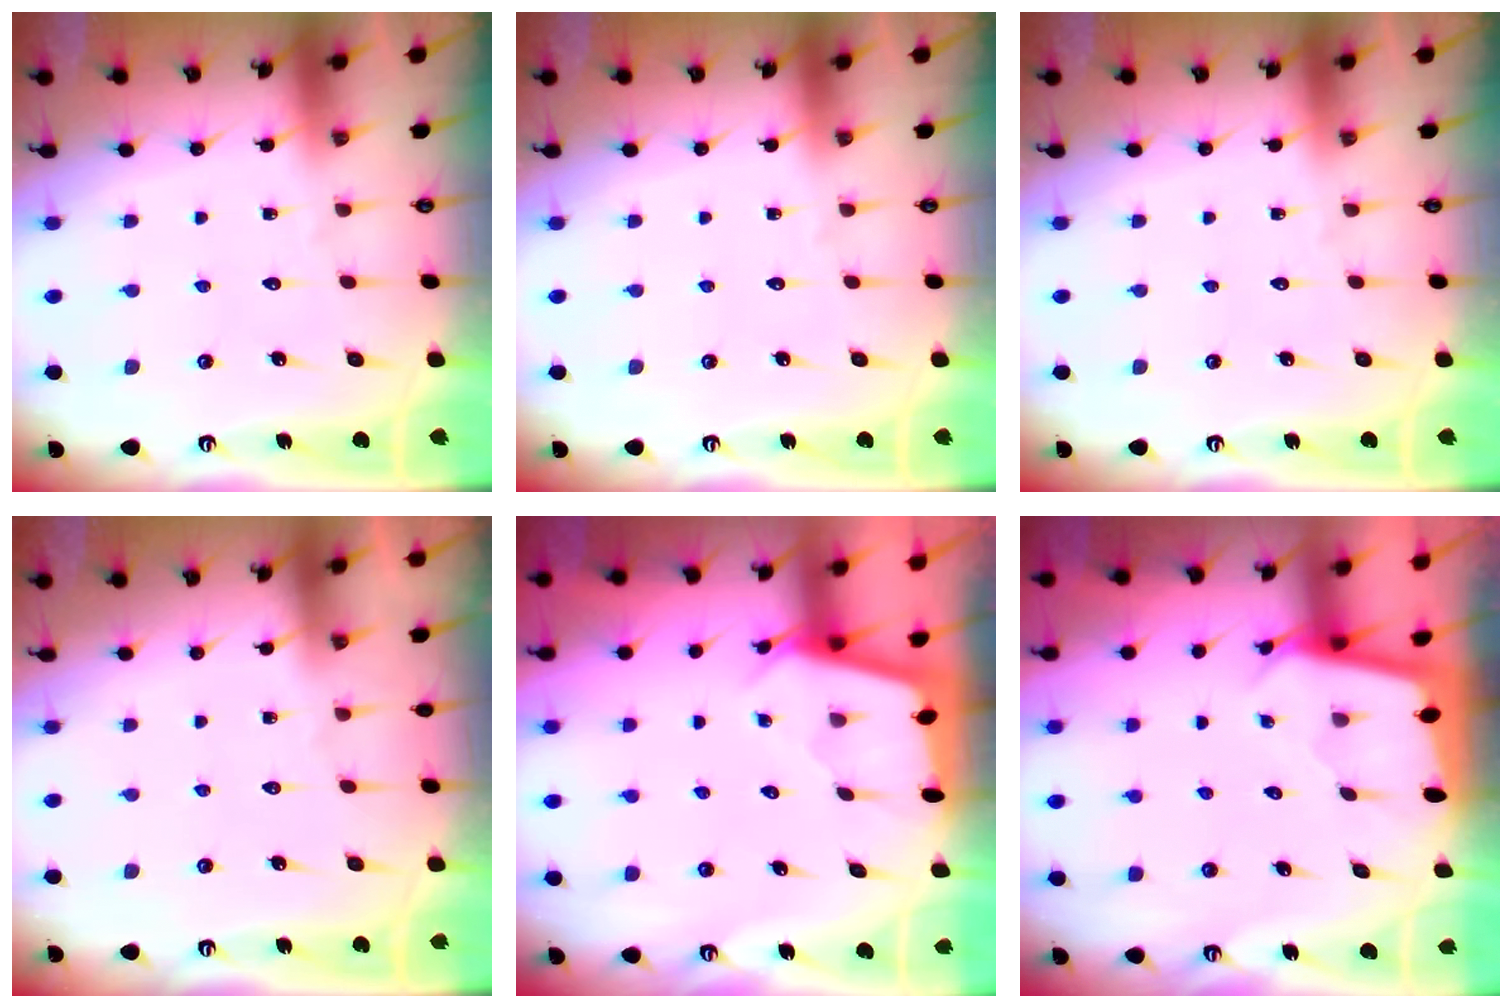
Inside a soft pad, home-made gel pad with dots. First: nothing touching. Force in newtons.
{"total": 0.0}
{"total": 0.0}
{"total": 0.0}
{"total": 2.5, "press": 2.5, "slide": 0.3}
{"total": 2.5, "press": 2.5, "slide": 0.1}